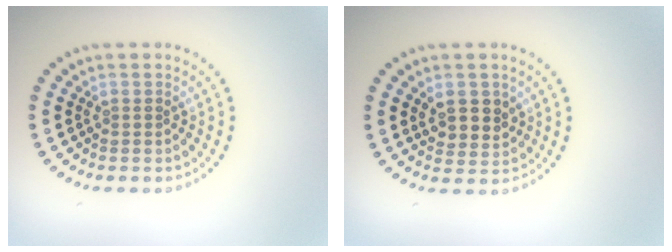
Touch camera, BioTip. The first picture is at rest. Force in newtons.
{"total": 2.8, "press": 2.7, "slide": 0.9}